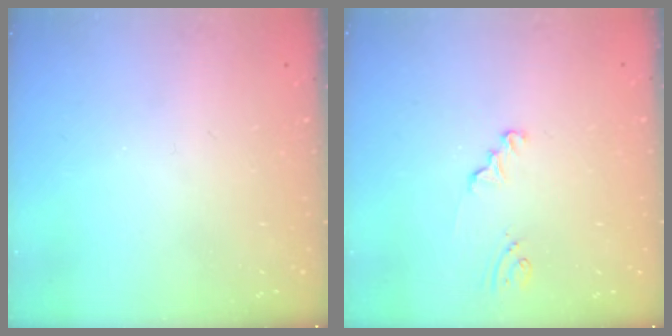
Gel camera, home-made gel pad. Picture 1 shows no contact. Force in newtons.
{"total": 1.5, "press": 1.5, "slide": 0.2}